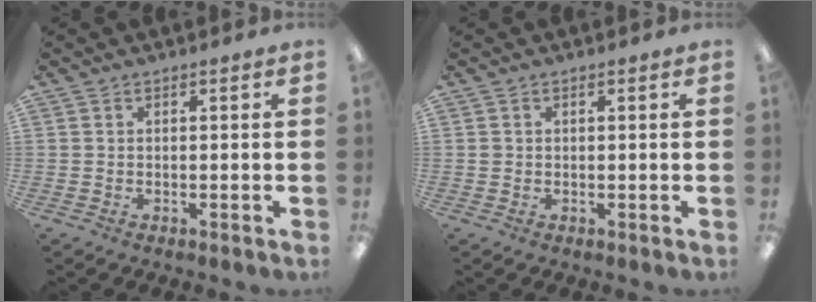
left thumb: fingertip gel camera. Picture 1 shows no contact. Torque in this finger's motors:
{"motor_torque": [0.00, 0.10, 0.00, -0.32, 0.03]}